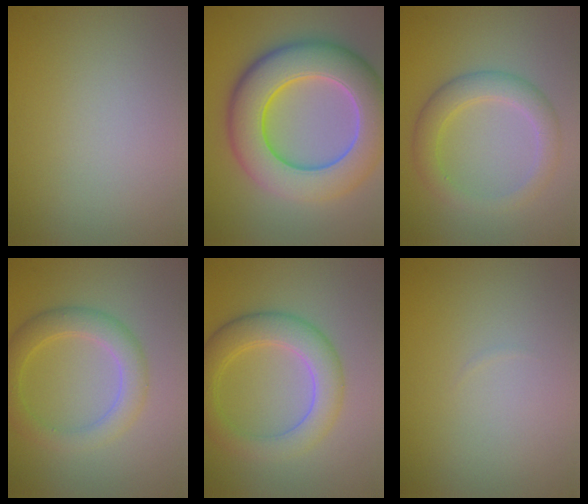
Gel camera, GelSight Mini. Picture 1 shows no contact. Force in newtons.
{"total": 11.0, "press": 10.9, "slide": 0.4}
{"total": 3.5, "press": 3.5, "slide": 0.2}
{"total": 3.7, "press": 3.7, "slide": 0.0}
{"total": 5.1, "press": 5.1, "slide": 0.3}
{"total": 0.0}